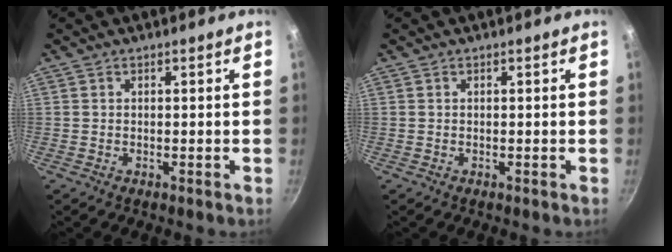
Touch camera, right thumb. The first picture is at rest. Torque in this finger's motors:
{"motor_torque": [-0.07, -0.07, 0.00, 0.00, 0.01]}